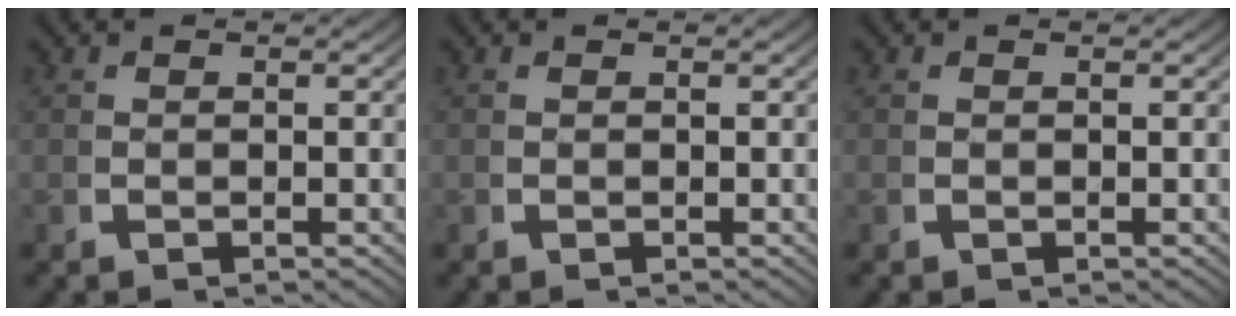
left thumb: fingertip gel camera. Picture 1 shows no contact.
{"total": 0.0}
{"total": 0.0}